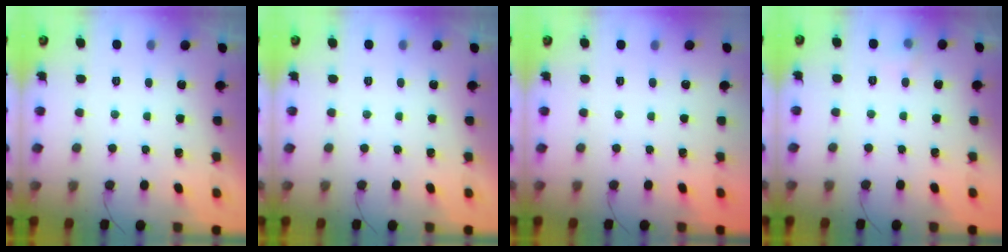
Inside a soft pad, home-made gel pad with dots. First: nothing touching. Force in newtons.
{"total": 0.0}
{"total": 0.0}
{"total": 3.8, "press": 3.5, "slide": 1.5}